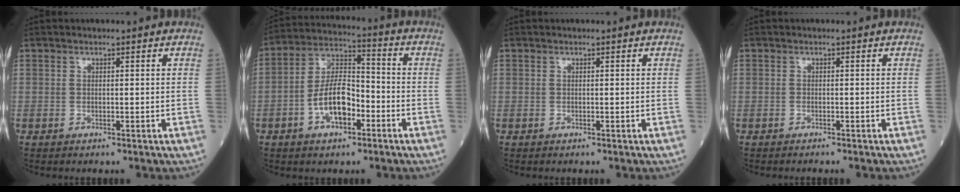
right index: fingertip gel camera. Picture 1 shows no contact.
{"total": 9.8, "force": [-3.6, 4.2, 8.1], "torque": [-0.162, 0.018, -0.070]}
{"total": 0.0}
{"total": 1.1, "force": [-1.0, -0.1, 0.4], "torque": [-0.007, 0.000, -0.015]}